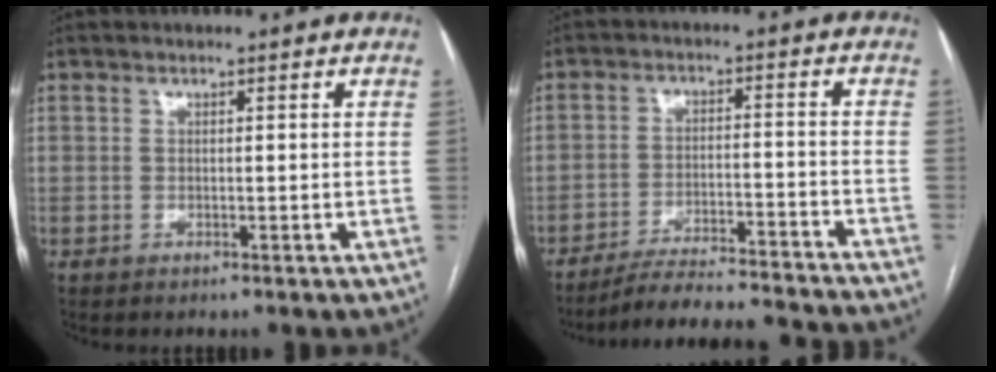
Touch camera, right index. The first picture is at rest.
{"total": 17.4, "force": [-16.4, 0.5, 5.9], "torque": [-0.086, -0.017, -0.234]}